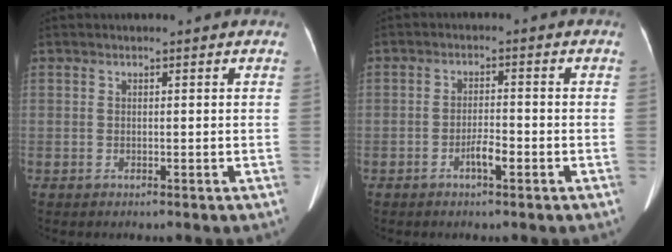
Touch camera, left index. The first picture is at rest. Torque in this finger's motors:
{"motor_torque": [0.04, 0.02, 0.01, 0.07]}